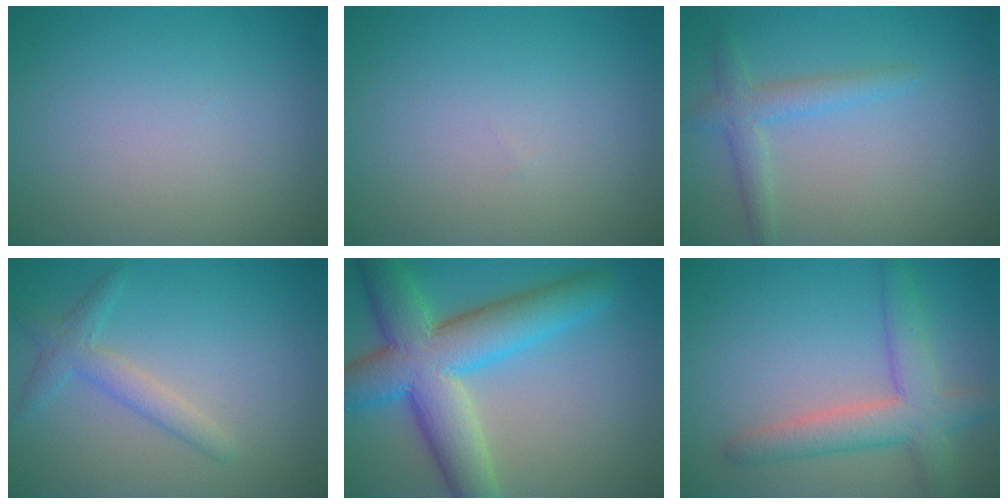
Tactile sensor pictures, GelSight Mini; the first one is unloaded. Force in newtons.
{"total": 0.0}
{"total": 2.5, "press": 2.5, "slide": 0.1}
{"total": 2.4, "press": 2.4, "slide": 0.0}
{"total": 10.1, "press": 10.1, "slide": 0.5}
{"total": 4.9, "press": 4.9, "slide": 0.3}